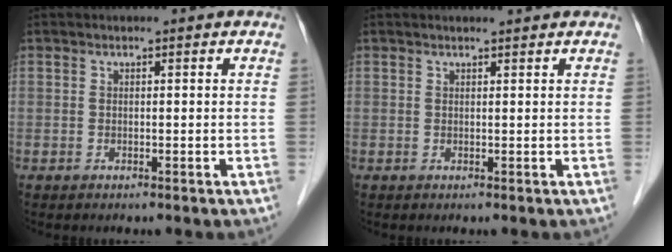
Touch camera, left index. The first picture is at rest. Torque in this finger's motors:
{"motor_torque": [0.84, -0.71, 0.02, 0.00]}